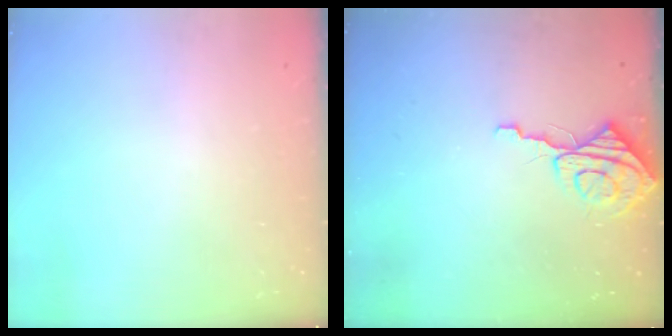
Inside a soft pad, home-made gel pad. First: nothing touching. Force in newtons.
{"total": 9.1, "press": 9.1, "slide": 0.7}